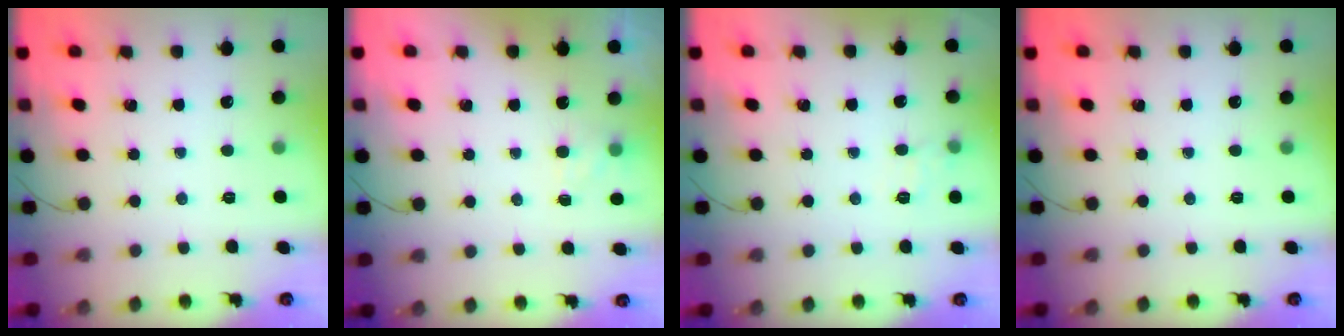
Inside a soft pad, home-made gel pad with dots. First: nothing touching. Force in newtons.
{"total": 4.6, "press": 4.3, "slide": 1.5}
{"total": 7.1, "press": 6.9, "slide": 1.7}
{"total": 0.0}